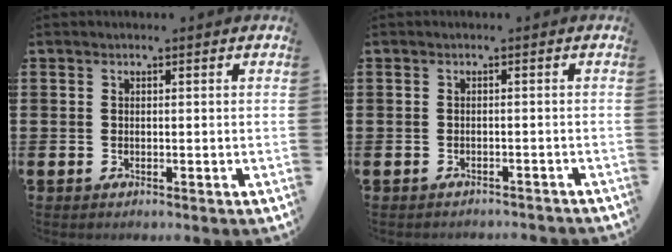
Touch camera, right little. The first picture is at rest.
{"total": 0.9, "force": [-0.9, -0.1, 0.0], "torque": [-0.001, 0.001, -0.018]}